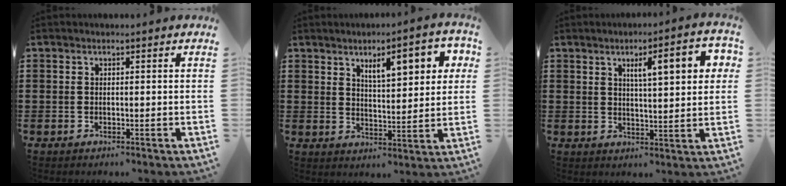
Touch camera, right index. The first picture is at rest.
{"total": 7.1, "force": [3.4, 2.4, 5.7], "torque": [-0.088, -0.006, 0.048]}
{"total": 7.5, "force": [2.8, 1.8, 6.7], "torque": [-0.110, 0.000, 0.038]}